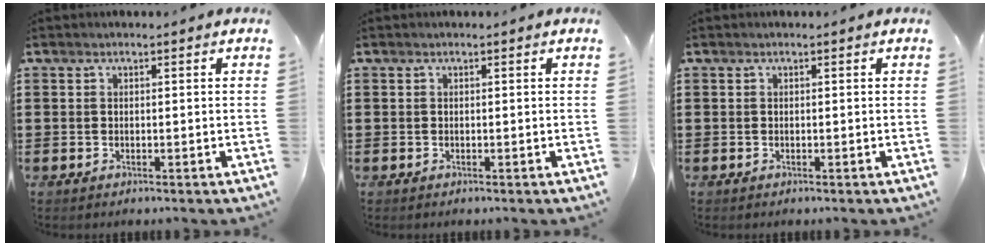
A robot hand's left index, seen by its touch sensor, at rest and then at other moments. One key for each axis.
{"total": 0.0}
{"total": 0.0}